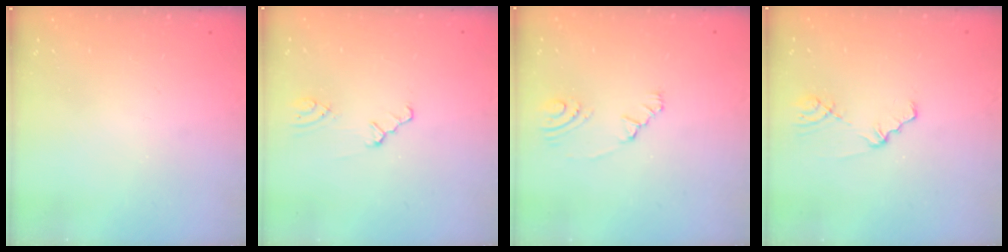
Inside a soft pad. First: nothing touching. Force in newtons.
{"total": 1.0, "press": 0.9, "slide": 0.3}
{"total": 5.3, "press": 1.4, "slide": 5.1}
{"total": 1.1, "press": 1.1, "slide": 0.2}